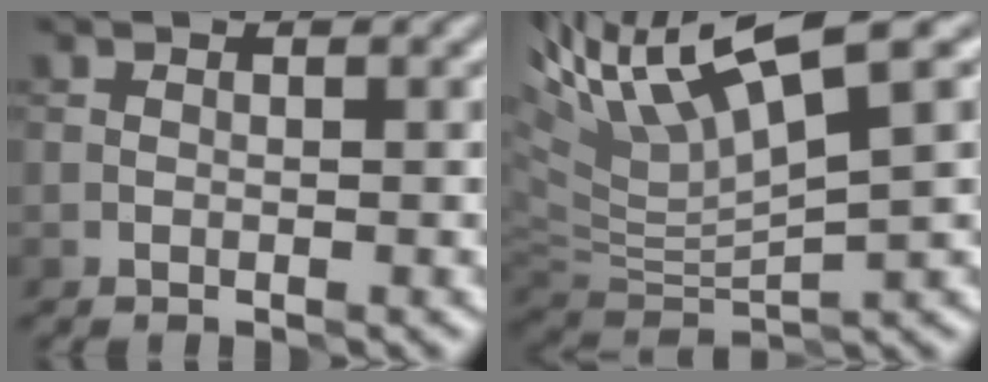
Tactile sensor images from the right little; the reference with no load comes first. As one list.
[{"total": 8.3, "force": [4.4, 2.0, 6.8], "torque": [-0.127, 0.023, 0.083]}]